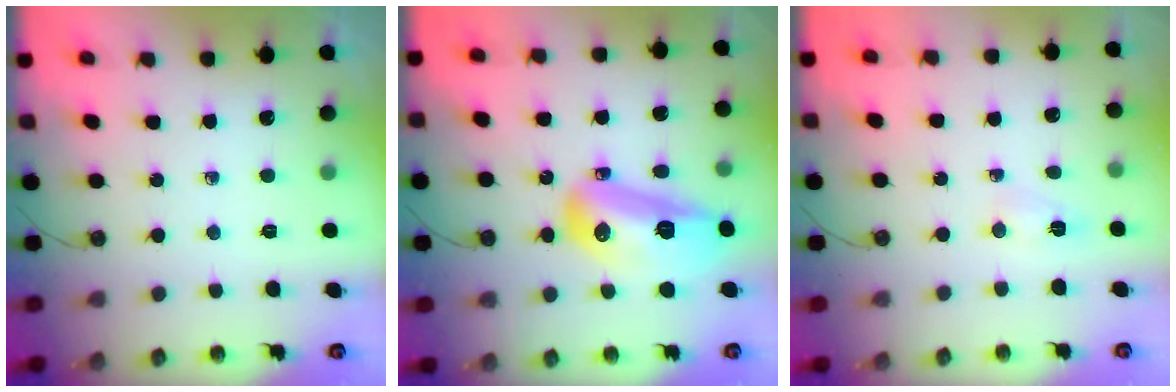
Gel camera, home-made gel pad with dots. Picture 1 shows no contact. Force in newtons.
{"total": 15.6, "press": 15.5, "slide": 1.6}
{"total": 2.9, "press": 2.7, "slide": 1.2}